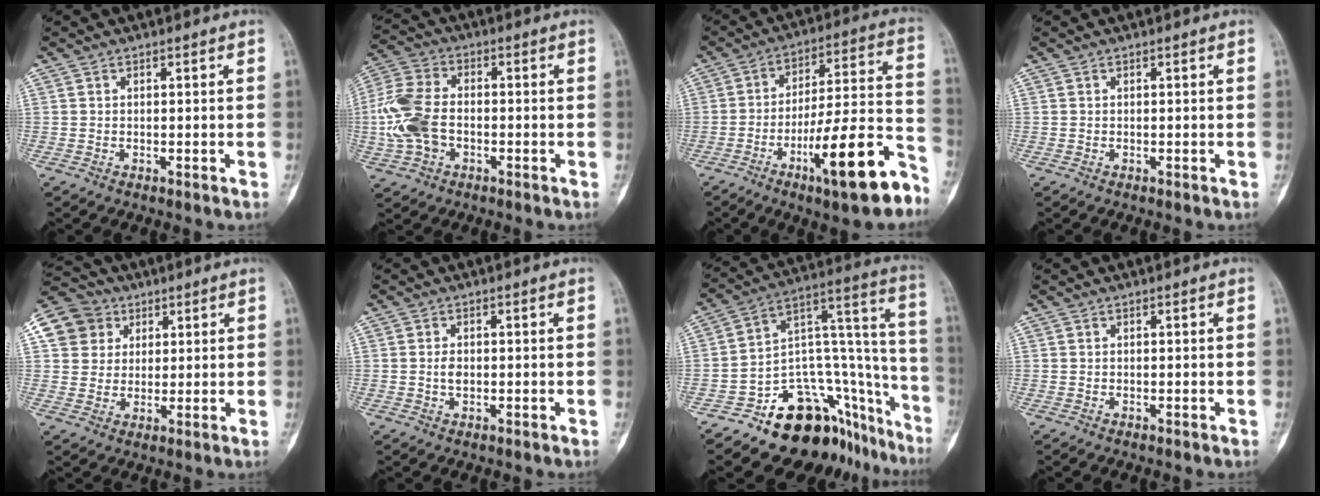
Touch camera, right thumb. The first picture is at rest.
{"total": 11.6, "force": [-1.8, 7.7, 8.5], "torque": [-0.187, 0.020, -0.041]}
{"total": 19.3, "force": [-10.3, 4.3, 15.7], "torque": [-0.228, 0.070, -0.154]}
{"total": 0.0}
{"total": 10.2, "force": [3.7, 9.2, 2.4], "torque": [-0.021, 0.005, 0.062]}
{"total": 1.9, "force": [0.0, 1.2, 1.5], "torque": [-0.027, 0.000, -0.001]}
{"total": 23.6, "force": [-14.7, 12.4, 13.6], "torque": [-0.103, 0.161, -0.218]}
{"total": 0.0}